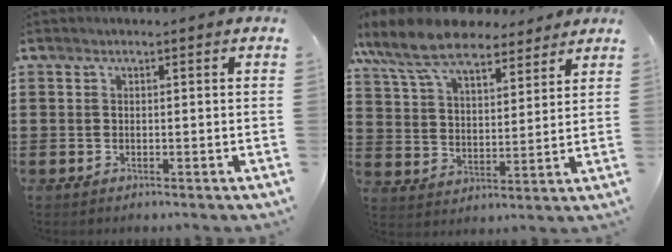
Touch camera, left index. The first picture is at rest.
{"total": 10.9, "force": [9.1, 3.4, 4.9], "torque": [-0.132, -0.030, 0.166]}